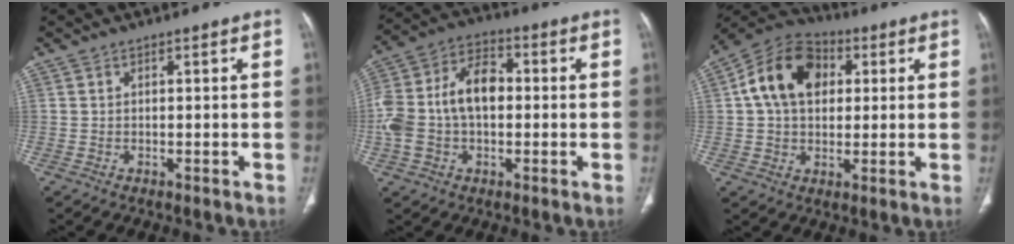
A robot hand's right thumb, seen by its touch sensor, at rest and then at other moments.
{"total": 14.8, "force": [-0.2, 9.4, 11.4], "torque": [-0.229, 0.042, -0.010]}
{"total": 14.5, "force": [3.3, 10.2, 9.8], "torque": [-0.151, 0.018, 0.048]}